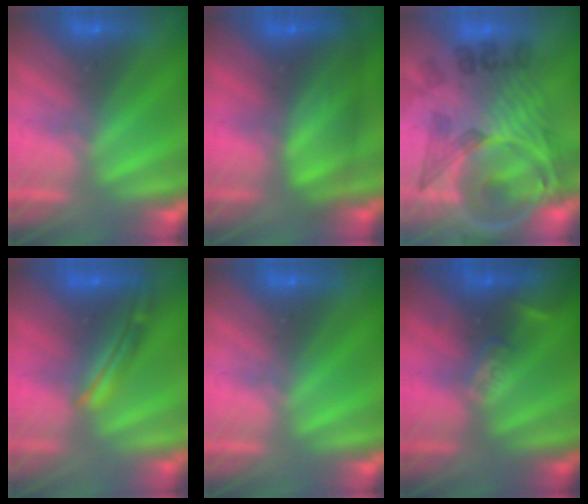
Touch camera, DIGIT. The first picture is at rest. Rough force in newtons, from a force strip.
{"total": 7.3}
{"total": 7.3}
{"total": 8.0}
{"total": 0.0}
{"total": 2.4}